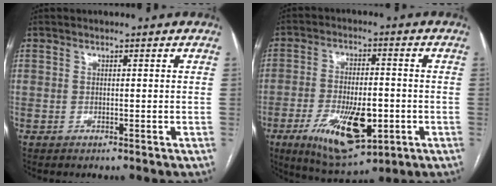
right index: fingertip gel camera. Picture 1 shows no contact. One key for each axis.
{"total": 13.9, "fx": -4.8, "fy": 5.1, "fz": 12.0, "tx": -0.216, "ty": -0.011, "tz": -0.066}